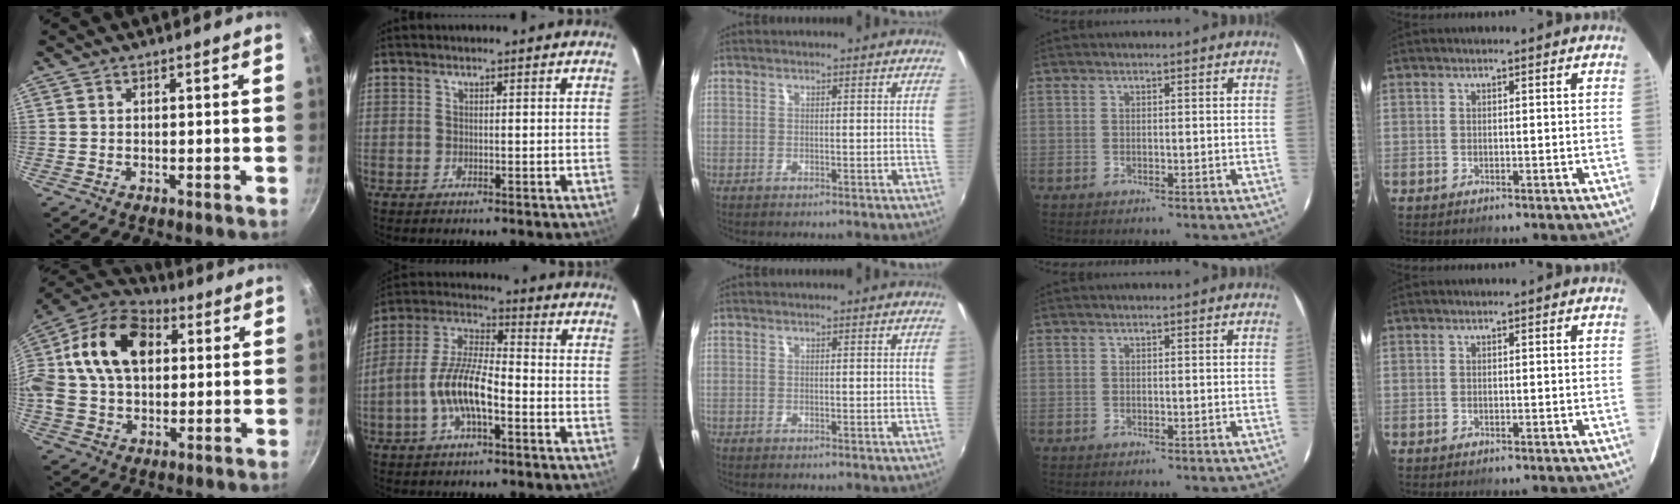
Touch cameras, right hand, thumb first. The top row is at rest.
{"thumb": {"total": 19.7, "force": [3.7, 13.8, 13.5], "torque": [-0.232, 0.026, 0.047]}, "index": {"total": 11.8, "force": [-4.1, 4.1, 10.3], "torque": [-0.218, 0.005, -0.079]}}